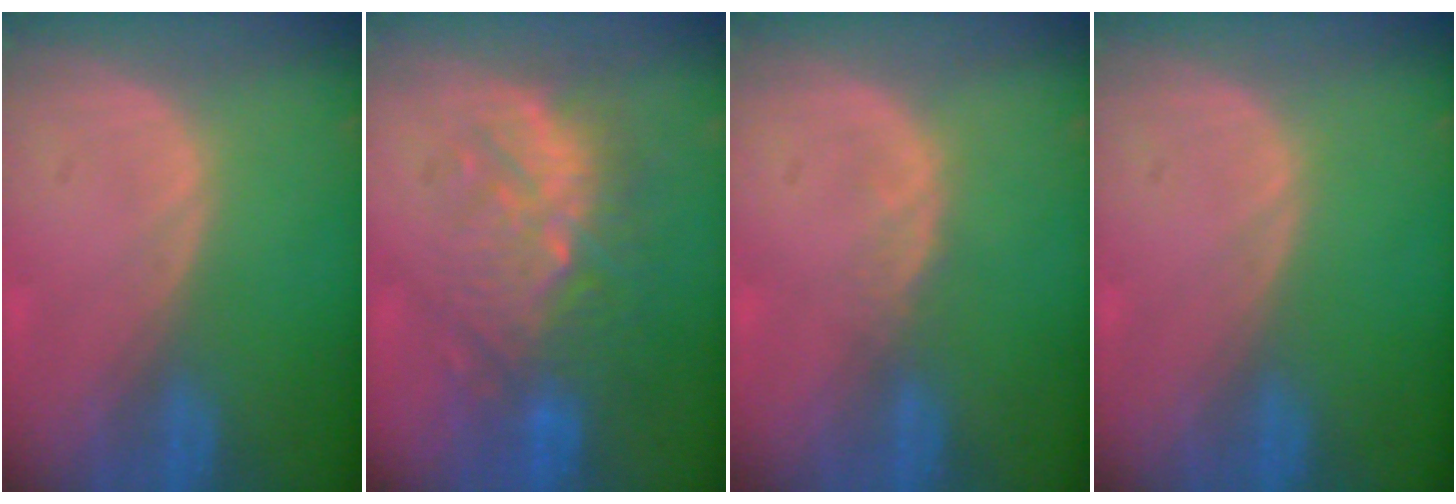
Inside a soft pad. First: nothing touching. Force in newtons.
{"total": 9.2, "press": 9.0, "slide": 1.8}
{"total": 1.1, "press": 1.1, "slide": 0.2}
{"total": 0.0}